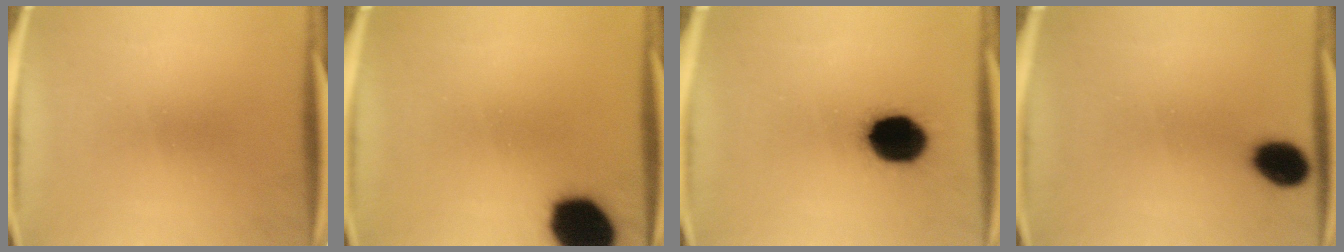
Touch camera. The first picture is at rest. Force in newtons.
{"total": 16.5}
{"total": 15.3}
{"total": 7.0}